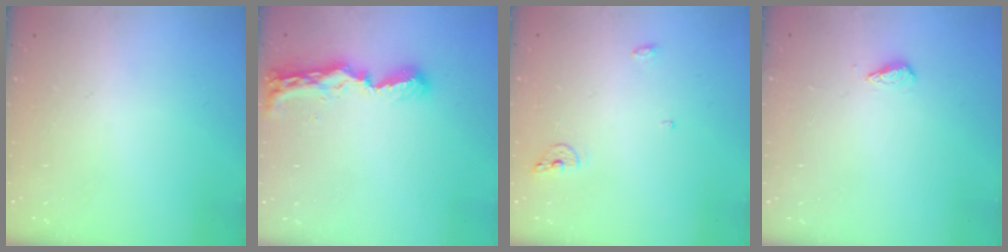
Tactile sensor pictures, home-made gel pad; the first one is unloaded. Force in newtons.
{"total": 8.8, "press": 8.8, "slide": 0.3}
{"total": 5.6, "press": 5.5, "slide": 1.0}
{"total": 2.7, "press": 2.6, "slide": 0.4}